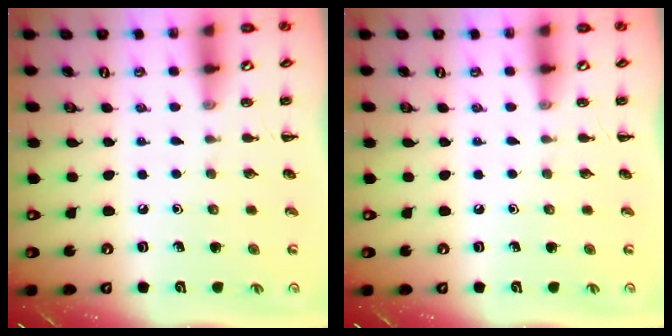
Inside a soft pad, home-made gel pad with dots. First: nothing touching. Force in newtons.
{"total": 0.0}